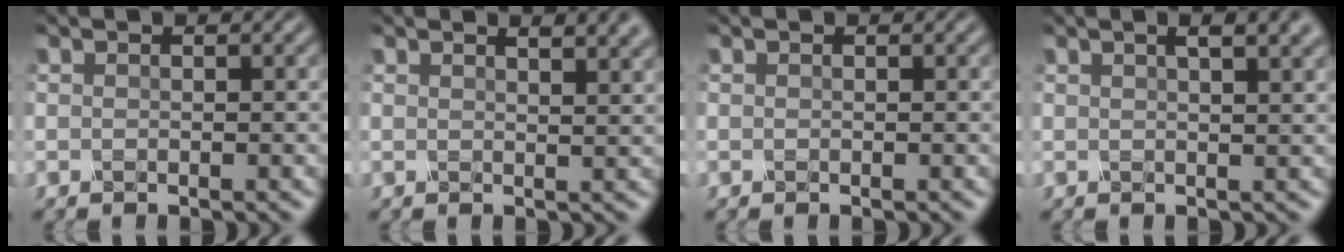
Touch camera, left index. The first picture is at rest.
{"total": 3.9, "force": [2.7, 1.5, 2.5], "torque": [-0.011, 0.022, 0.014]}
{"total": 0.0}
{"total": 5.8, "force": [3.1, 2.5, 4.2], "torque": [-0.020, 0.032, 0.006]}